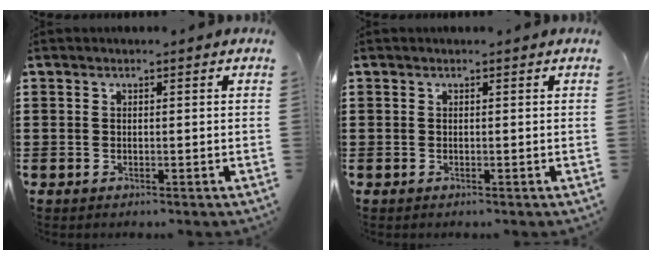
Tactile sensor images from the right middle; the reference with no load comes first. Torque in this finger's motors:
{"motor_torque": [-0.04, -1.31, -0.06, -0.01]}